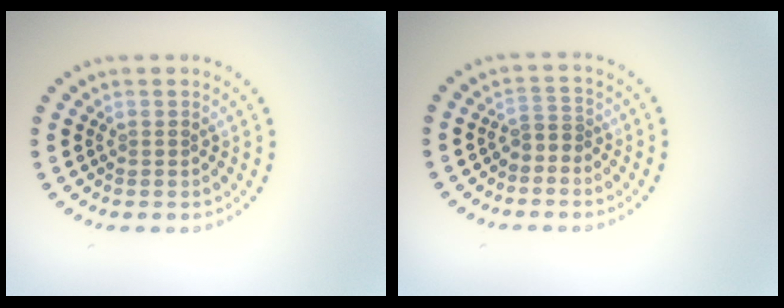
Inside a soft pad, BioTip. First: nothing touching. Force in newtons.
{"total": 1.3, "press": 1.0, "slide": 0.8}